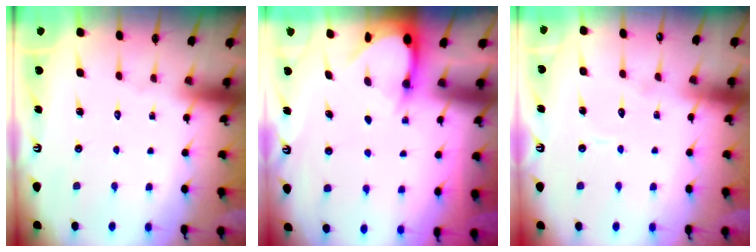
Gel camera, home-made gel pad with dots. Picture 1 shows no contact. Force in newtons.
{"total": 3.3, "press": 3.3, "slide": 0.3}
{"total": 4.1, "press": 4.1, "slide": 0.4}